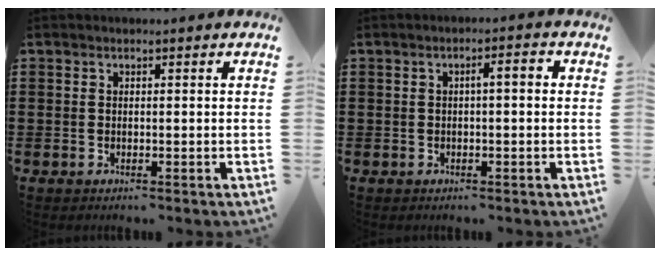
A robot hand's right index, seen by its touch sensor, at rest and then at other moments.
{"total": 2.2, "force": [0.1, 0.3, 2.1], "torque": [-0.040, 0.002, -0.001]}